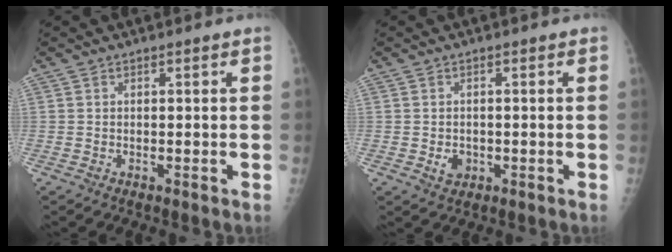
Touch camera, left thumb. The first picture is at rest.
{"total": 3.2, "force": [-0.8, 2.8, 1.5], "torque": [-0.007, 0.002, -0.003]}